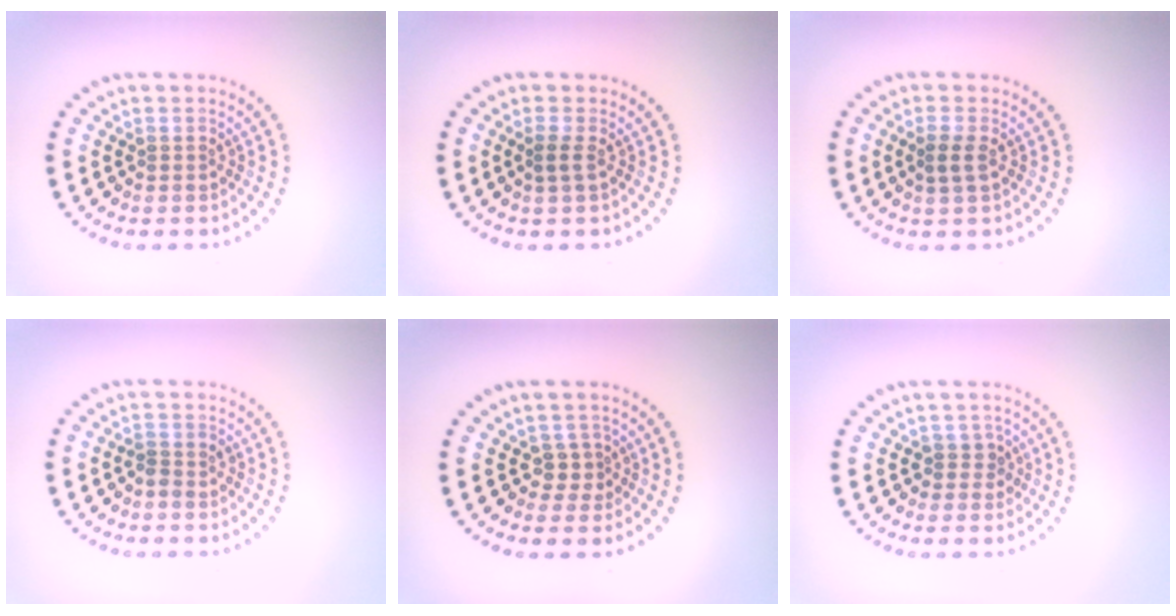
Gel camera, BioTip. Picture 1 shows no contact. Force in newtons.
{"total": 1.0, "press": 0.8, "slide": 0.5}
{"total": 1.5, "press": 1.4, "slide": 0.5}
{"total": 1.0, "press": 0.8, "slide": 0.6}
{"total": 1.6, "press": 1.1, "slide": 1.1}
{"total": 1.4, "press": 1.2, "slide": 0.9}